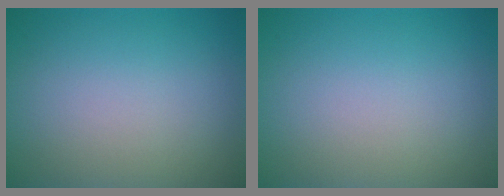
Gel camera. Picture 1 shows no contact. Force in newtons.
{"total": 0.0}